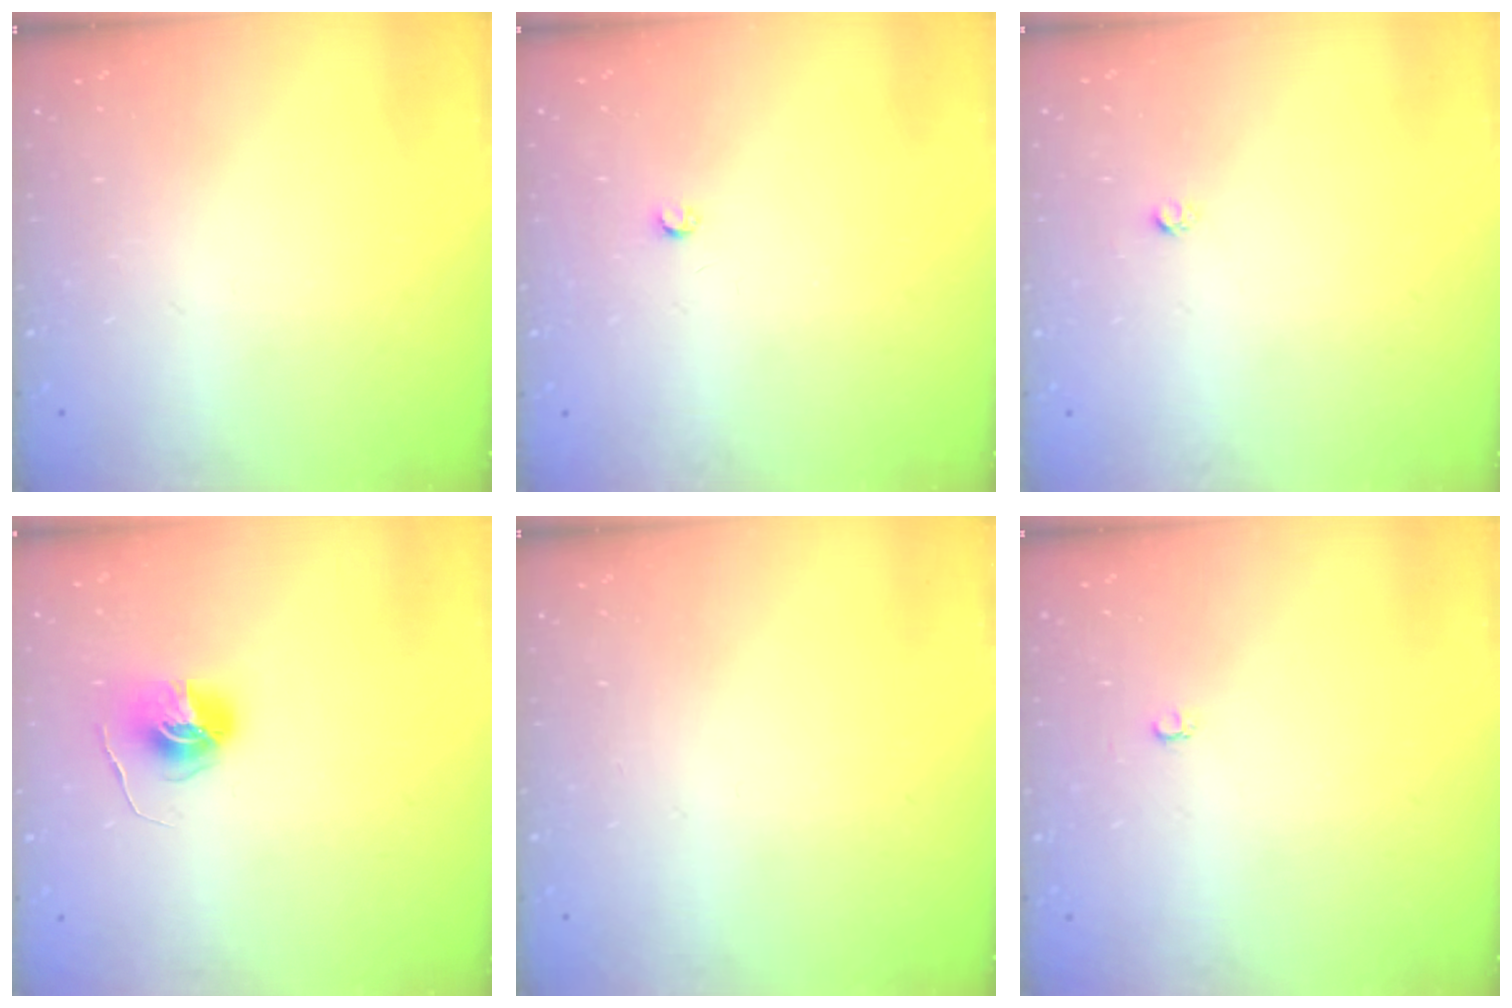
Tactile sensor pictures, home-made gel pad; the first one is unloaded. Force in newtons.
{"total": 2.5, "press": 2.5, "slide": 0.4}
{"total": 1.6, "press": 1.5, "slide": 0.1}
{"total": 6.7, "press": 6.7, "slide": 0.4}
{"total": 0.0}
{"total": 2.6, "press": 2.6, "slide": 0.3}